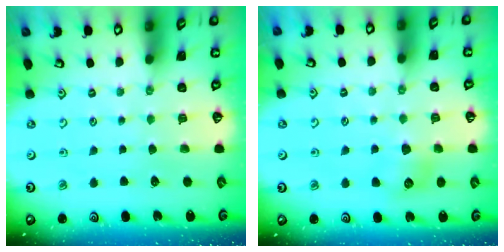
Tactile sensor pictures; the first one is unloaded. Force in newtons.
{"total": 6.5, "press": 6.4, "slide": 0.6}